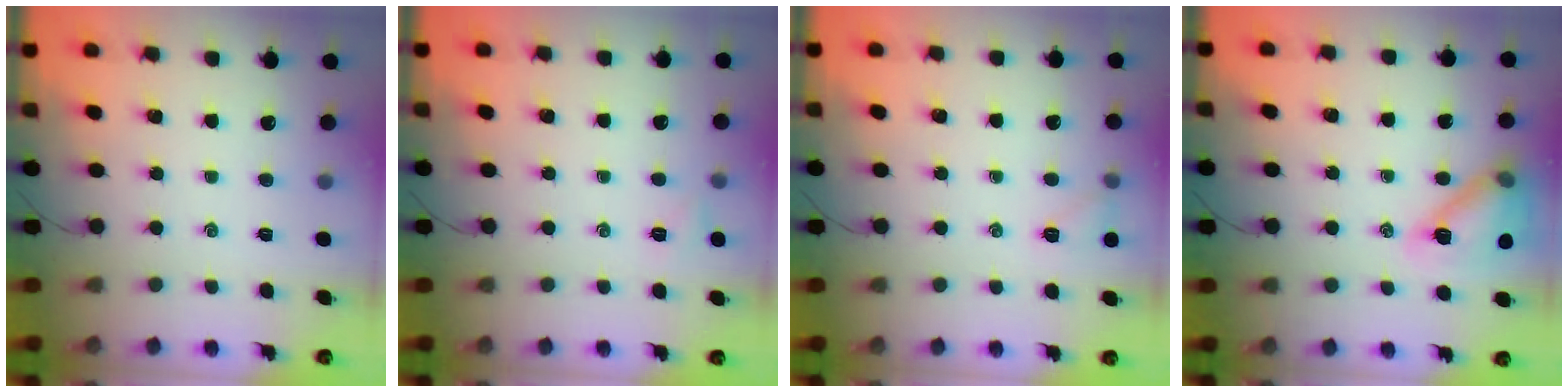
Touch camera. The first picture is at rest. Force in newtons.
{"total": 3.1, "press": 3.0, "slide": 0.9}
{"total": 6.0, "press": 5.9, "slide": 1.2}
{"total": 15.5, "press": 15.4, "slide": 1.8}